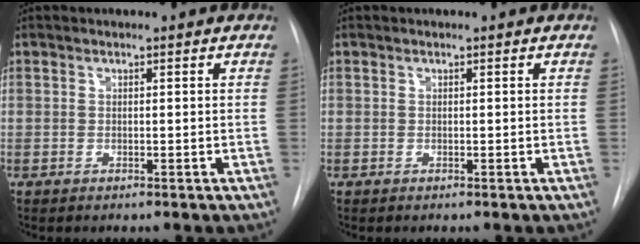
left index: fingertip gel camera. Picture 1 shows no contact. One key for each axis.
{"total": 0.0}